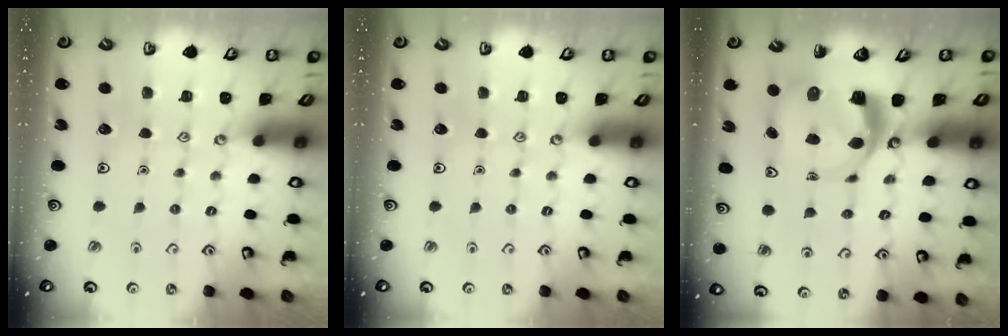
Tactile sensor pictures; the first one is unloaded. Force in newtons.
{"total": 0.0}
{"total": 7.2, "press": 7.2, "slide": 1.0}